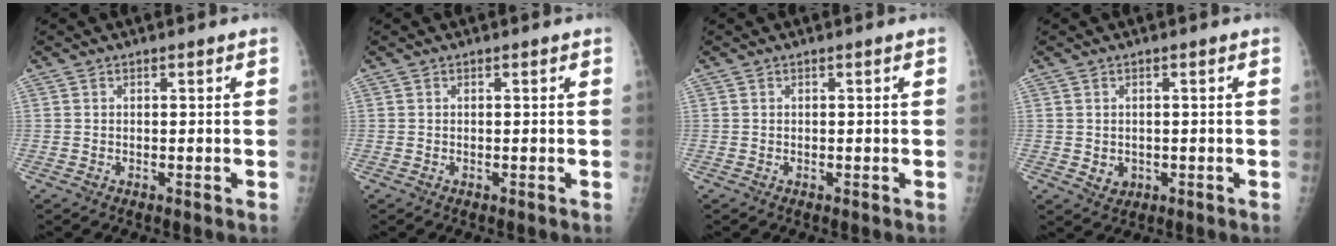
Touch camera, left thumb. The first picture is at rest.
{"total": 0.0}
{"total": 0.0}
{"total": 2.5, "force": [-0.2, 2.2, 1.1], "torque": [-0.009, -0.001, 0.007]}